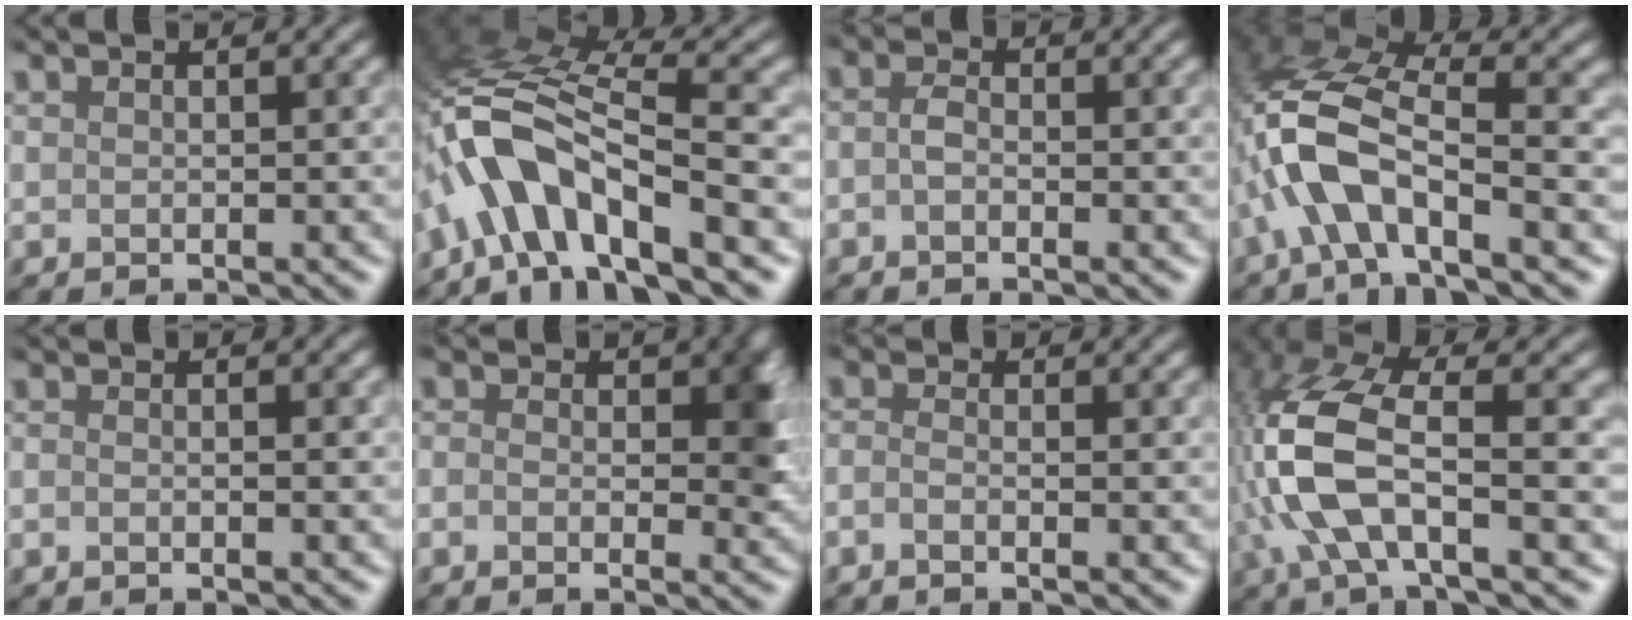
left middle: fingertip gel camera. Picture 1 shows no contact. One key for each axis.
{"total": 9.4, "fx": -5.4, "fy": 2.9, "fz": 7.1, "tx": -0.131, "ty": 0.016, "tz": -0.096}
{"total": 0.7, "fx": -0.6, "fy": 0.1, "fz": 0.3, "tx": -0.020, "ty": 0.000, "tz": -0.013}
{"total": 6.8, "fx": -2.8, "fy": 2.6, "fz": 5.6, "tx": -0.137, "ty": 0.014, "tz": -0.058}
{"total": 1.0, "fx": -1.0, "fy": 0.0, "fz": 0.3, "tx": -0.010, "ty": -0.001, "tz": -0.018}
{"total": 2.9, "fx": -0.7, "fy": 1.5, "fz": 2.4, "tx": -0.041, "ty": -0.001, "tz": -0.014}
{"total": 1.5, "fx": -1.5, "fy": 0.0, "fz": 0.5, "tx": -0.024, "ty": -0.003, "tz": -0.024}
{"total": 8.4, "fx": -1.5, "fy": 3.4, "fz": 7.5, "tx": -0.196, "ty": 0.011, "tz": -0.038}